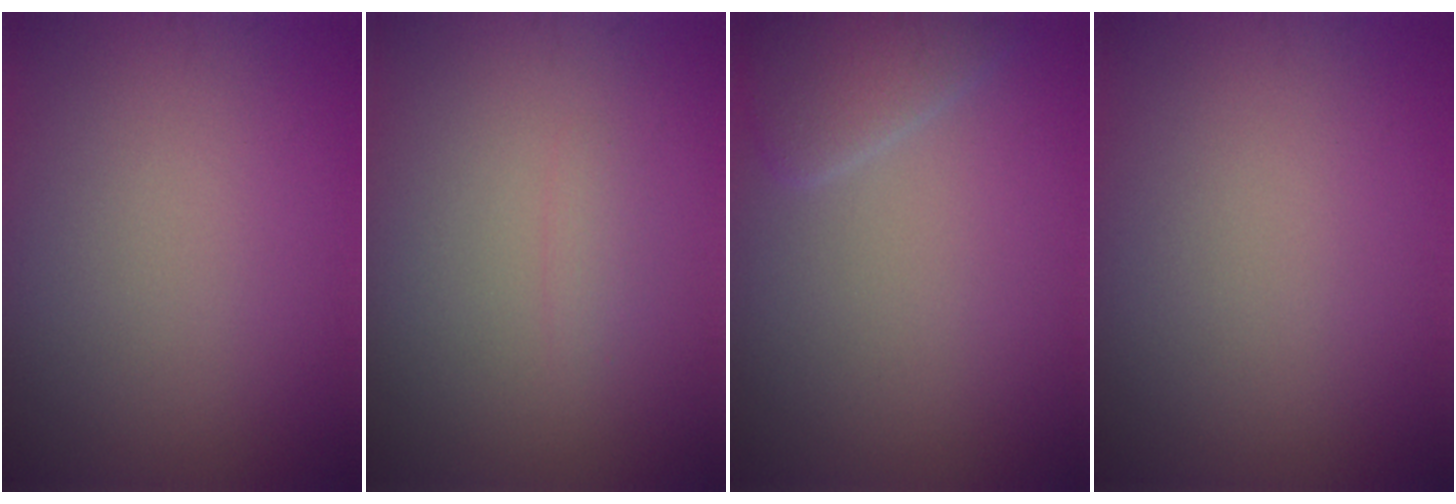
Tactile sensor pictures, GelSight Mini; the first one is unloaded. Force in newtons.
{"total": 0.7, "press": 0.7, "slide": 0.1}
{"total": 2.4, "press": 2.4, "slide": 0.2}
{"total": 0.0}